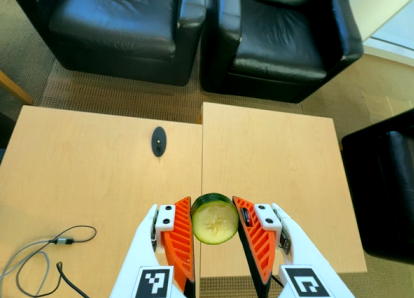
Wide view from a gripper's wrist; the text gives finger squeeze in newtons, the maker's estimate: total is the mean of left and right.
{"total": 10.0, "left": 9.7, "right": 10.3}